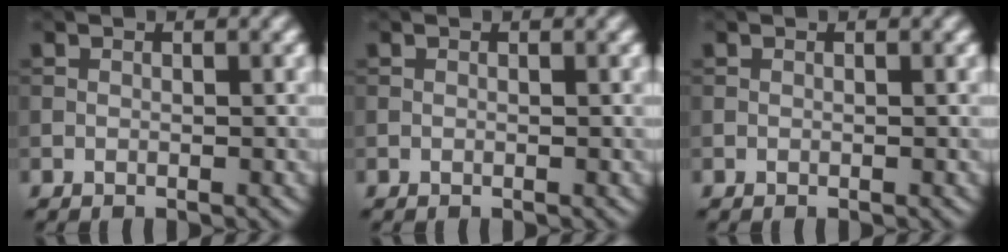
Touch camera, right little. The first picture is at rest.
{"total": 0.0}
{"total": 0.0}